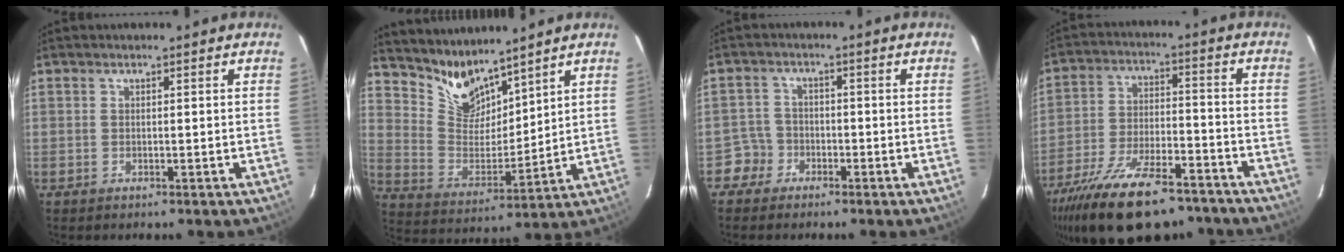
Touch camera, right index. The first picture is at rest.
{"total": 9.5, "force": [8.6, 3.2, 2.6], "torque": [-0.057, -0.012, 0.177]}
{"total": 3.7, "force": [-2.2, 2.9, -0.6], "torque": [0.011, 0.018, -0.044]}
{"total": 22.6, "force": [-17.3, 8.2, 12.2], "torque": [-0.237, -0.030, -0.266]}